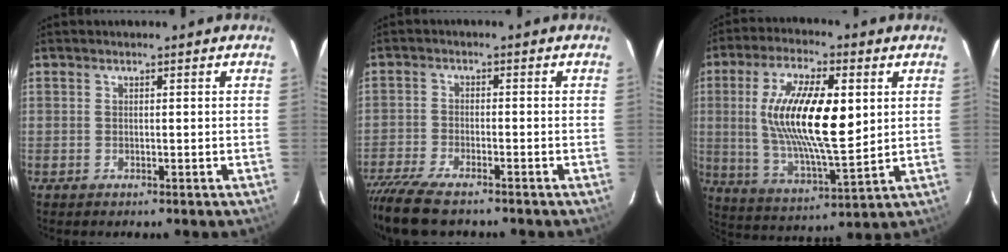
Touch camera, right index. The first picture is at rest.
{"total": 10.6, "force": [-8.9, 2.3, 5.3], "torque": [-0.132, -0.043, -0.162]}
{"total": 17.9, "force": [3.3, 6.1, 16.5], "torque": [-0.310, 0.001, 0.066]}